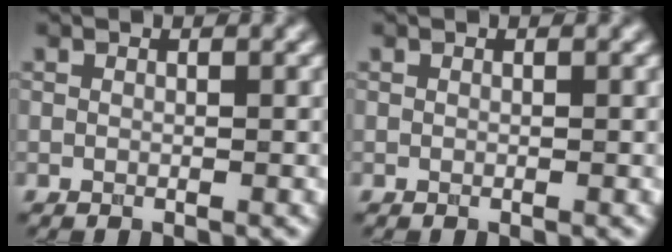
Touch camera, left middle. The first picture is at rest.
{"total": 0.0}